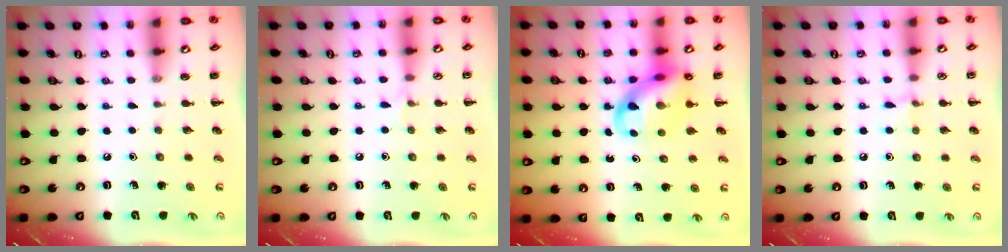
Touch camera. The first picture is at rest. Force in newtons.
{"total": 3.8, "press": 3.5, "slide": 1.4}
{"total": 11.3, "press": 10.9, "slide": 2.8}
{"total": 5.1, "press": 4.7, "slide": 1.9}